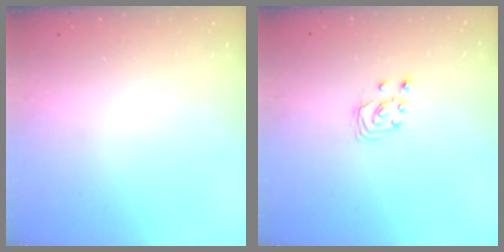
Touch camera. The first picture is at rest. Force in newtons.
{"total": 3.0, "press": 3.0, "slide": 0.3}